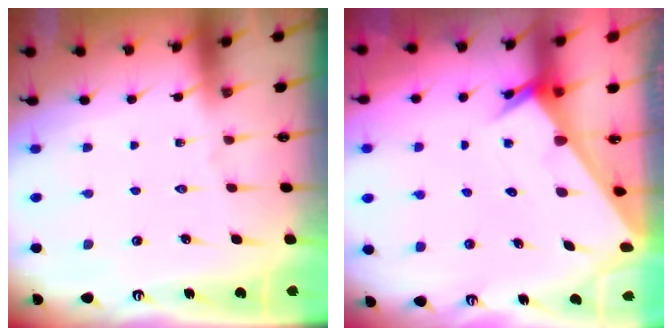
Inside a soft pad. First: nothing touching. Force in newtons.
{"total": 2.1, "press": 2.1, "slide": 0.1}